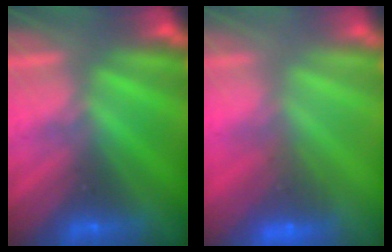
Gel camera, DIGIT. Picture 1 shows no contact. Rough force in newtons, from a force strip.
{"total": 9.3}